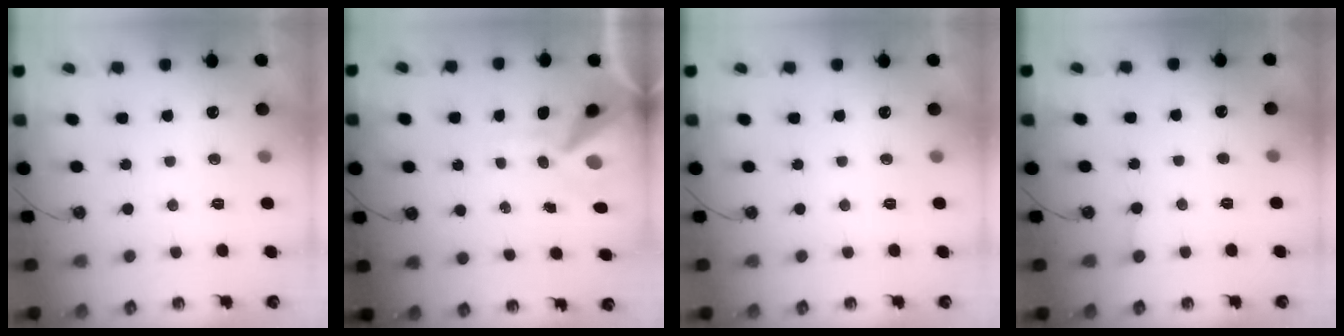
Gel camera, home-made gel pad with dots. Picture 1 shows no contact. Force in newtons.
{"total": 13.1, "press": 13.0, "slide": 1.7}
{"total": 0.0}
{"total": 2.0, "press": 2.0, "slide": 0.1}